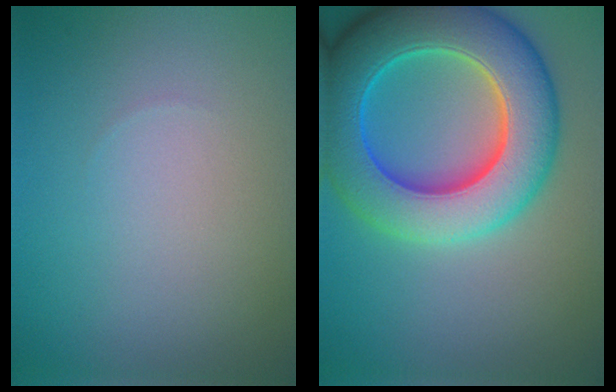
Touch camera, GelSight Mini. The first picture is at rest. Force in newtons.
{"total": 11.6, "press": 11.6, "slide": 0.3}